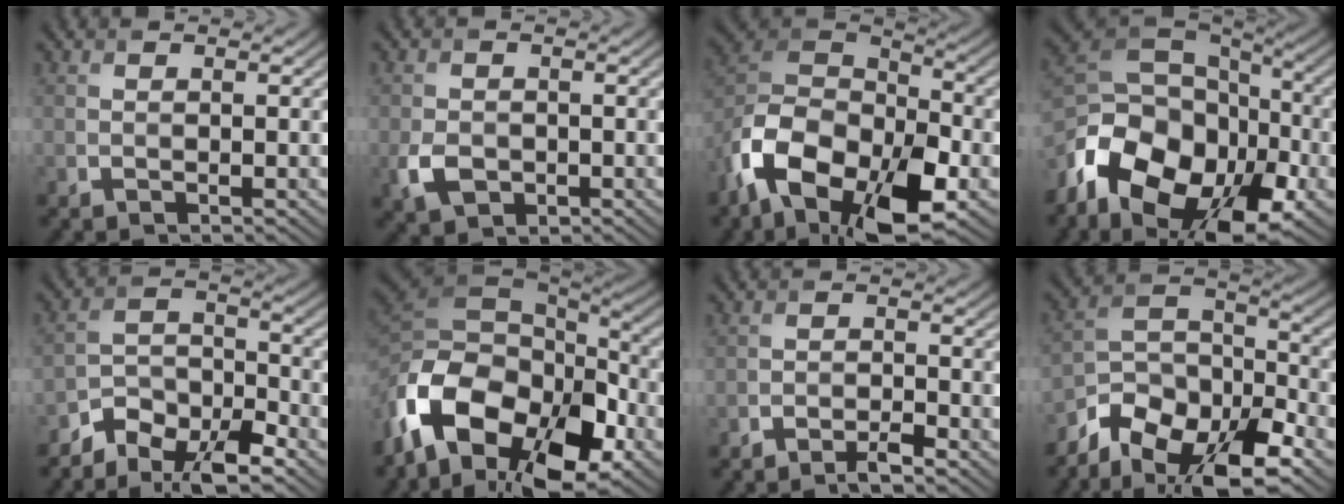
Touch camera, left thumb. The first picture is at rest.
{"total": 3.7, "force": [-1.1, 2.8, 2.1], "torque": [-0.056, -0.013, -0.023]}
{"total": 17.4, "force": [-8.5, 9.7, 11.6], "torque": [-0.256, -0.032, -0.164]}
{"total": 18.9, "force": [-8.0, 12.2, 12.0], "torque": [-0.264, -0.045, -0.136]}
{"total": 8.5, "force": [-6.6, 3.4, 4.0], "torque": [-0.071, 0.000, -0.137]}
{"total": 18.8, "force": [-7.9, 11.3, 12.8], "torque": [-0.307, -0.049, -0.115]}
{"total": 2.5, "force": [-2.0, 0.7, 1.4], "torque": [-0.022, 0.002, -0.038]}
{"total": 14.2, "force": [-9.8, 6.5, 7.9], "torque": [-0.174, -0.011, -0.181]}